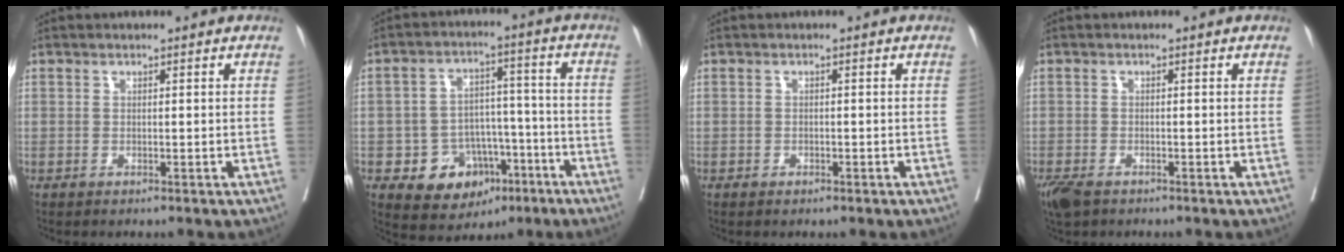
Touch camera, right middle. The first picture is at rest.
{"total": 10.2, "force": [-4.8, 7.9, 4.3], "torque": [-0.055, 0.031, -0.065]}
{"total": 0.9, "force": [-0.5, 0.6, 0.5], "torque": [-0.009, 0.001, -0.007]}
{"total": 4.5, "force": [-3.2, 2.1, 2.2], "torque": [-0.045, -0.009, -0.057]}